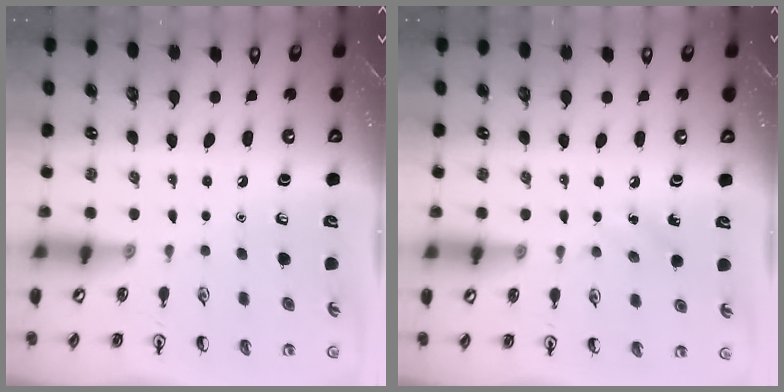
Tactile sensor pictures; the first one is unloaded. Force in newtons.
{"total": 5.4, "press": 5.2, "slide": 1.5}